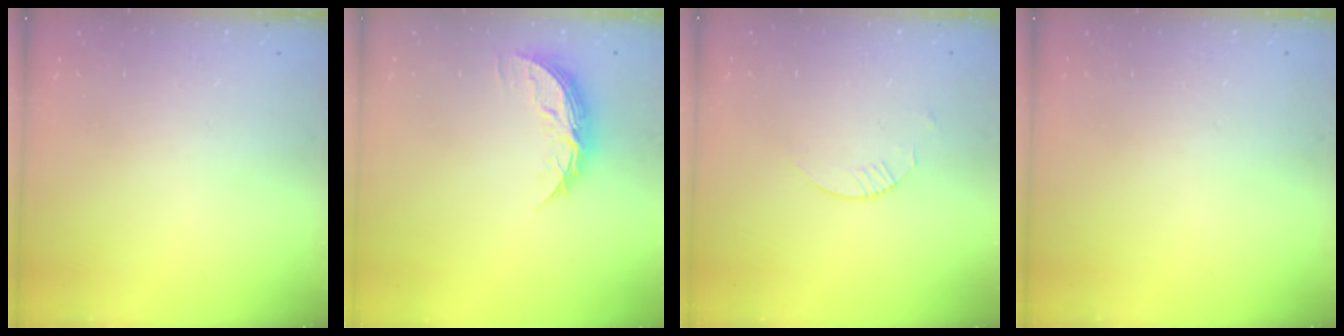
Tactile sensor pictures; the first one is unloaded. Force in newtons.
{"total": 8.2, "press": 8.2, "slide": 0.5}
{"total": 1.8, "press": 1.8, "slide": 0.2}
{"total": 0.0}